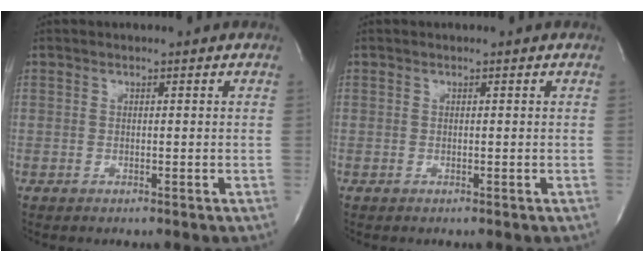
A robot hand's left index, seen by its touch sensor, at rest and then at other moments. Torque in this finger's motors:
{"motor_torque": [0.00, 0.00, -0.06, 0.00]}